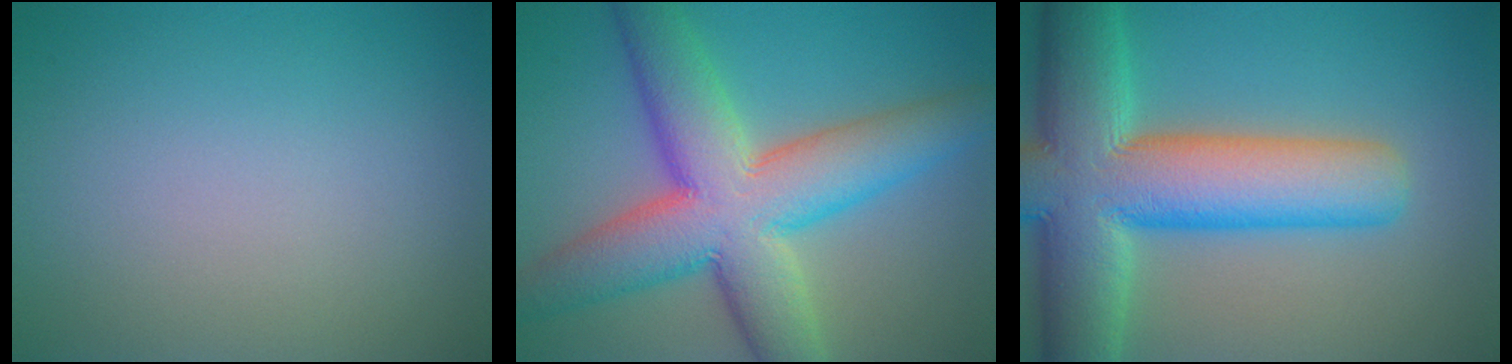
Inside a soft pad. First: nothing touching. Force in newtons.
{"total": 11.4, "press": 11.4, "slide": 0.4}
{"total": 13.4, "press": 13.4, "slide": 0.7}